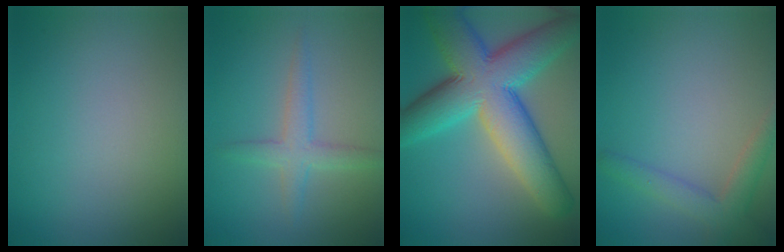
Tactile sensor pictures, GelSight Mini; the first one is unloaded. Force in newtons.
{"total": 2.7, "press": 2.7, "slide": 0.1}
{"total": 12.3, "press": 12.3, "slide": 0.5}
{"total": 2.9, "press": 2.9, "slide": 0.2}